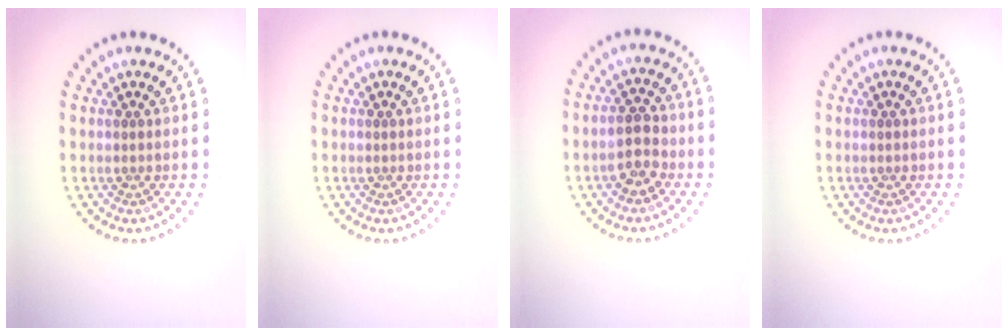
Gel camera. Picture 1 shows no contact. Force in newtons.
{"total": 0.0}
{"total": 2.8, "press": 2.8, "slide": 0.5}
{"total": 0.0}